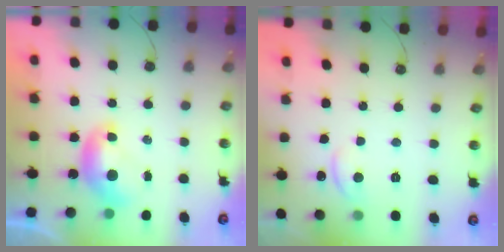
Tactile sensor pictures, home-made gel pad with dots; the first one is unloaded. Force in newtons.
{"total": 0.5, "press": 0.0, "slide": 0.5}